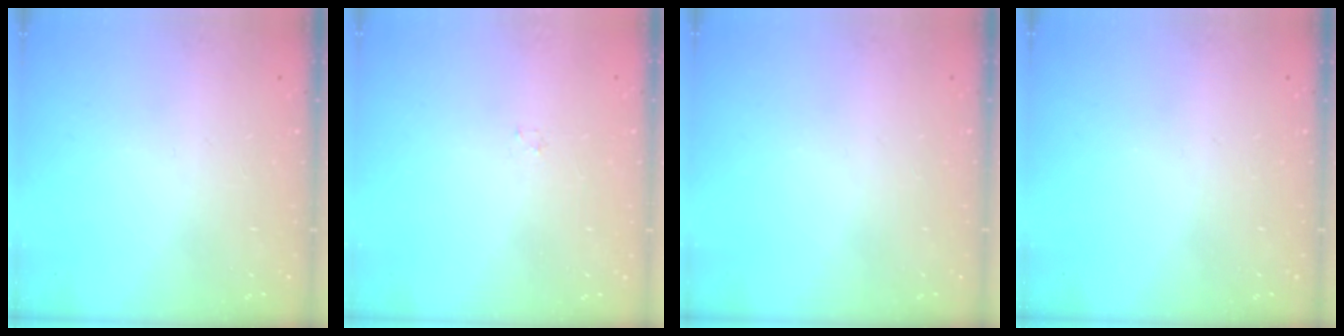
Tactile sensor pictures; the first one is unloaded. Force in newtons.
{"total": 0.8, "press": 0.8, "slide": 0.2}
{"total": 0.0}
{"total": 0.0}